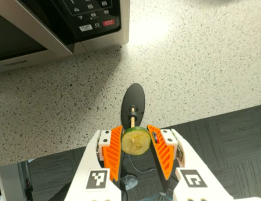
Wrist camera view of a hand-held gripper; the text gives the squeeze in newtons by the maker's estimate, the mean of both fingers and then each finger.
{"total": 9.4, "left": 9.7, "right": 9.2}